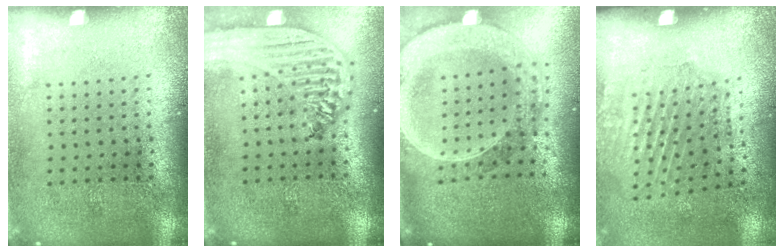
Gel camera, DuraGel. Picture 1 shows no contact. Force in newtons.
{"total": 2.7, "press": 2.2, "slide": 1.6}
{"total": 2.9, "press": 2.5, "slide": 1.5}
{"total": 1.9, "press": 1.2, "slide": 1.6}